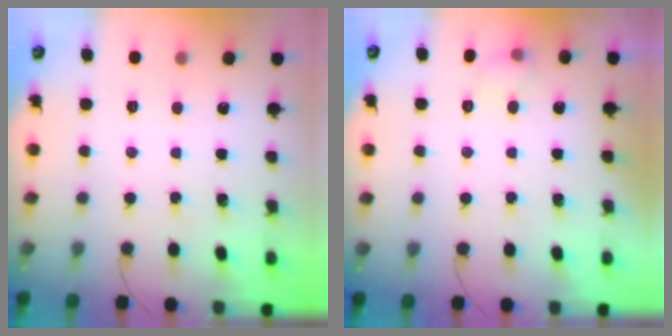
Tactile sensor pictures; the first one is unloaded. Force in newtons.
{"total": 5.5, "press": 5.3, "slide": 1.4}